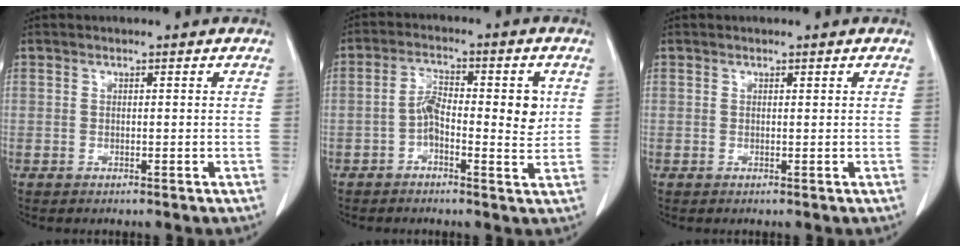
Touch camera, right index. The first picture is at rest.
{"total": 7.3, "force": [0.0, 2.9, 6.7], "torque": [-0.110, 0.015, -0.004]}
{"total": 0.0}